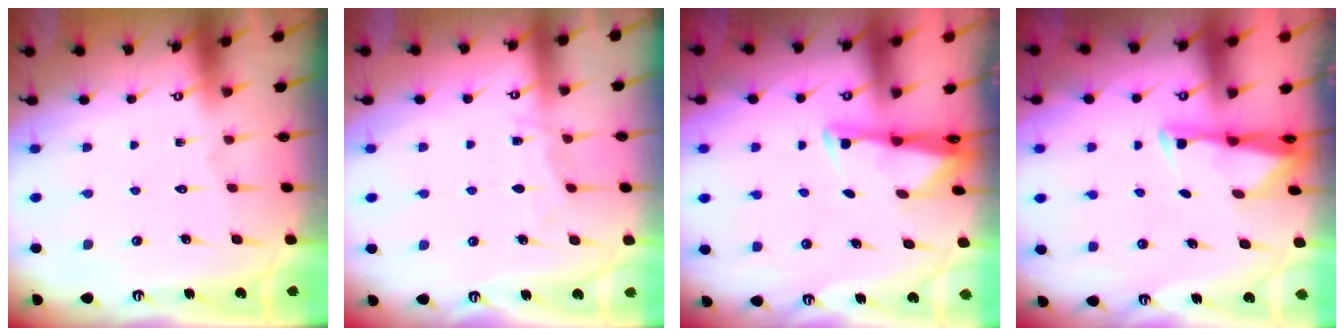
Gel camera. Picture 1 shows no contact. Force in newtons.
{"total": 4.9, "press": 4.9, "slide": 0.6}
{"total": 2.7, "press": 2.7, "slide": 0.4}
{"total": 2.6, "press": 2.5, "slide": 0.4}